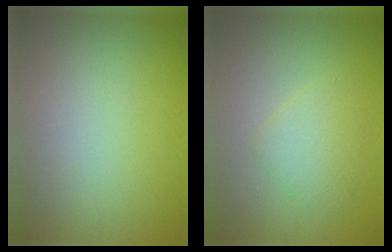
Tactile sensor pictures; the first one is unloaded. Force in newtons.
{"total": 2.7, "press": 2.7, "slide": 0.0}